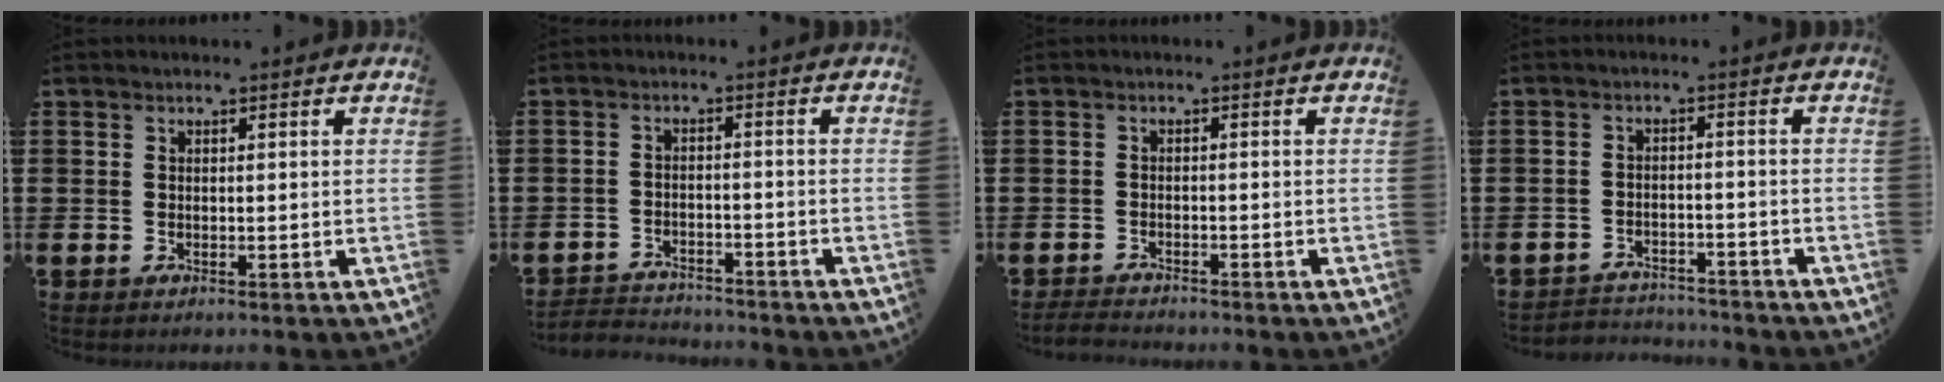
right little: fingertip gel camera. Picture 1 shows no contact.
{"total": 2.6, "force": [-2.6, 0.4, -0.2], "torque": [-0.004, 0.002, -0.057]}
{"total": 1.6, "force": [-1.6, 0.1, 0.2], "torque": [-0.006, 0.004, -0.034]}
{"total": 2.8, "force": [-2.8, 0.3, -0.2], "torque": [-0.004, 0.002, -0.062]}